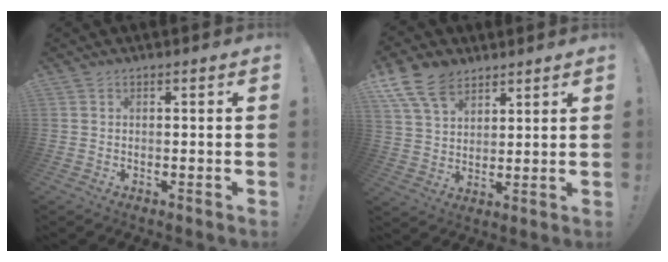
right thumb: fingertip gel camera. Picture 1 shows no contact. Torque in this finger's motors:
{"motor_torque": [-0.71, 1.42, 0.93, 0.70, 0.03]}